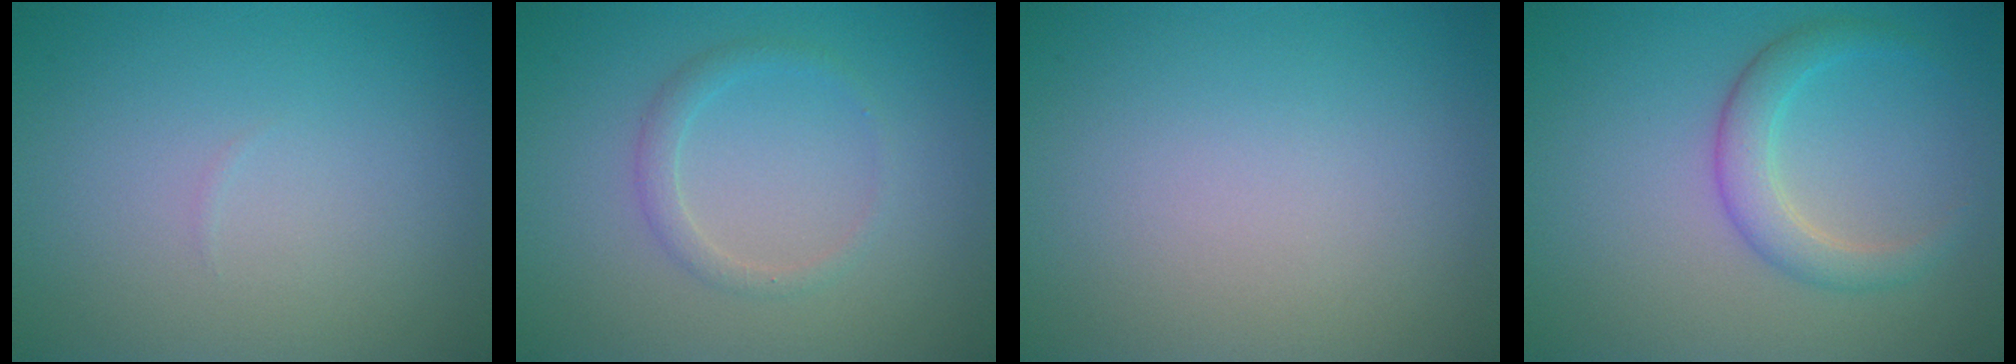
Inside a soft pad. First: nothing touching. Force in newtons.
{"total": 1.5, "press": 1.4, "slide": 0.0}
{"total": 0.0}
{"total": 2.8, "press": 2.8, "slide": 0.2}